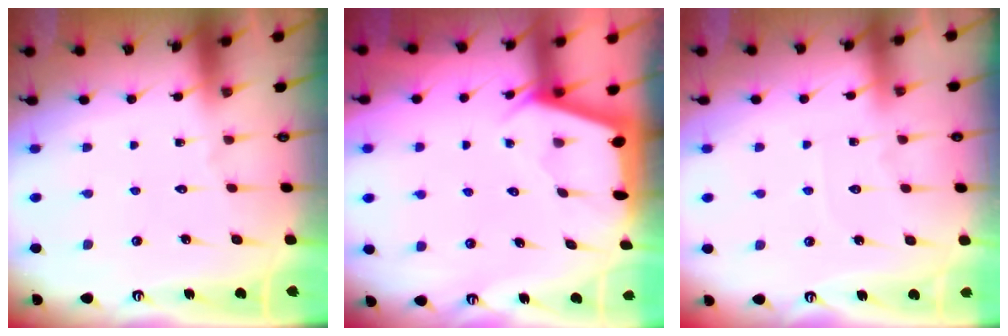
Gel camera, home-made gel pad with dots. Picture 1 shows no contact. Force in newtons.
{"total": 2.4, "press": 2.4, "slide": 0.3}
{"total": 4.7, "press": 4.6, "slide": 0.5}